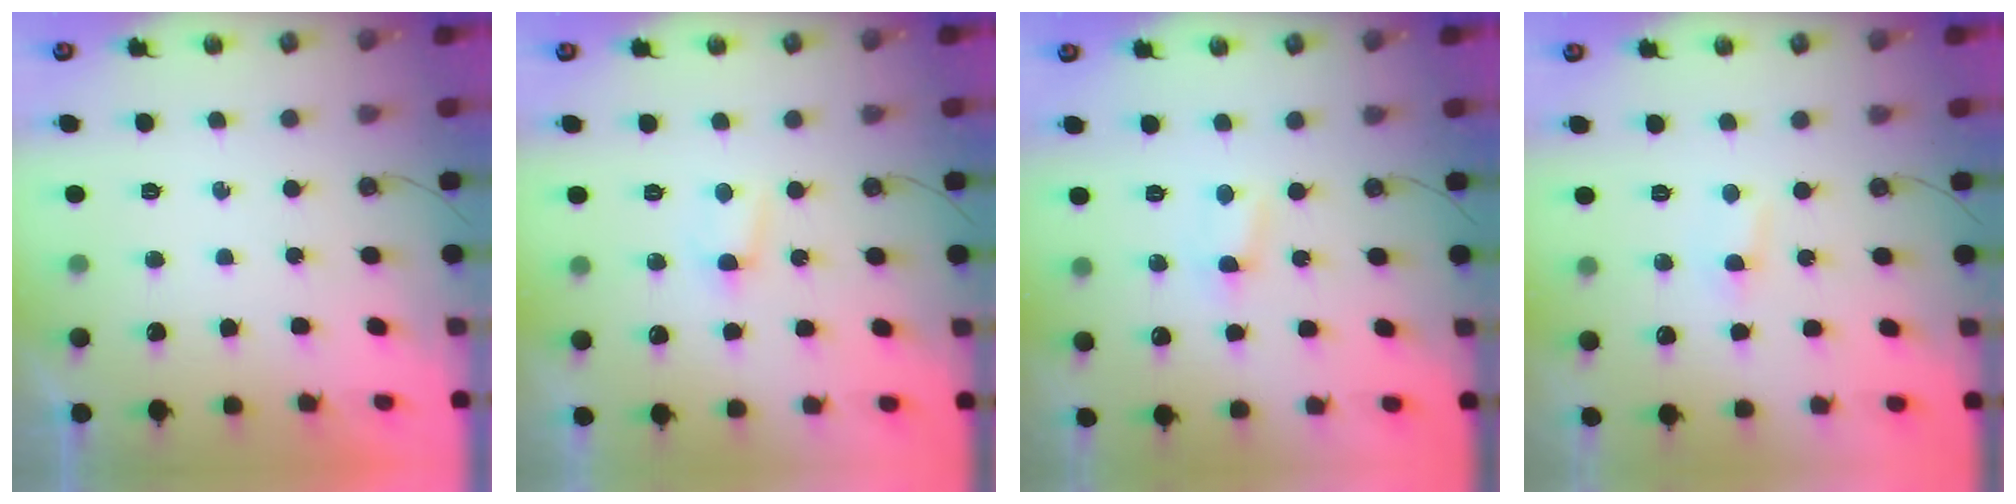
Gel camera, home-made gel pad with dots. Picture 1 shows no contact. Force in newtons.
{"total": 3.4, "press": 3.3, "slide": 0.4}
{"total": 1.9, "press": 1.9, "slide": 0.2}
{"total": 6.8, "press": 1.7, "slide": 6.6}